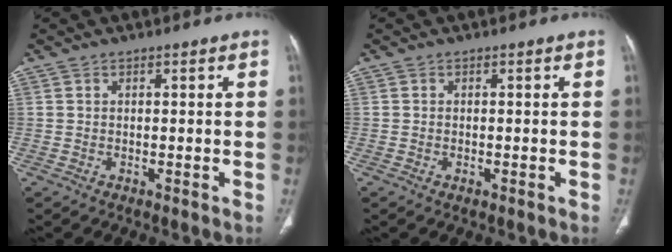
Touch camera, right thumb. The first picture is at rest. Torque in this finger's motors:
{"motor_torque": [-0.42, -0.17, -0.43, 0.08, -0.05]}